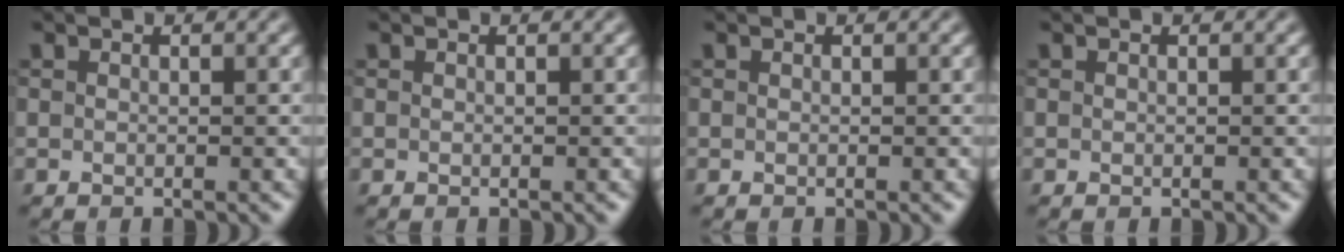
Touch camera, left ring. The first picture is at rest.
{"total": 0.0}
{"total": 0.0}
{"total": 0.0}